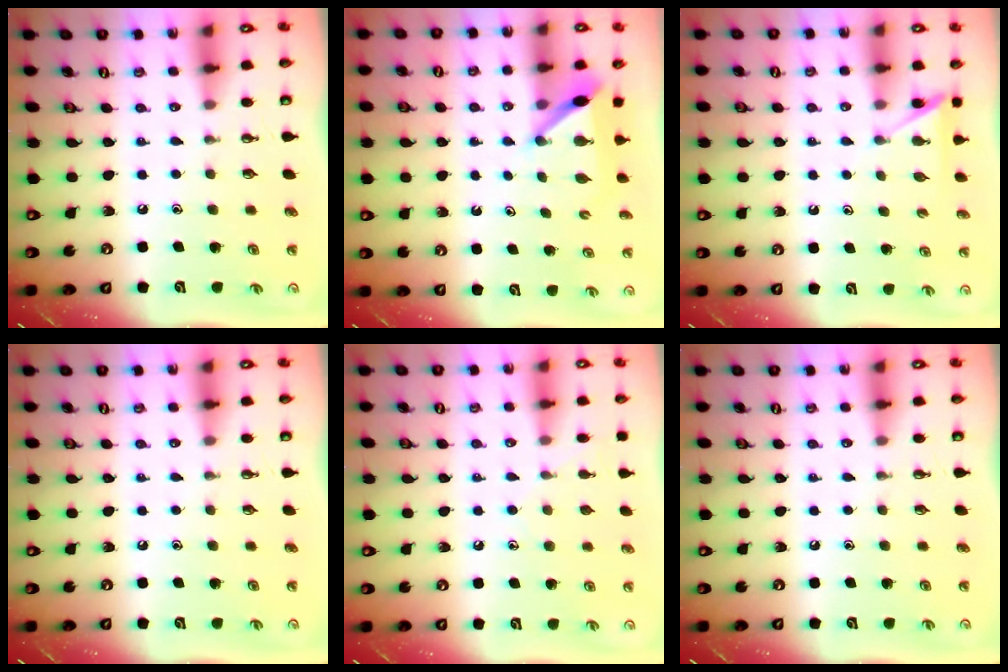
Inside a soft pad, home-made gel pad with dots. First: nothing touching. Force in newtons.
{"total": 6.0, "press": 6.0, "slide": 0.5}
{"total": 5.6, "press": 5.6, "slide": 0.5}
{"total": 0.0}
{"total": 6.4, "press": 6.4, "slide": 0.7}
{"total": 0.0}